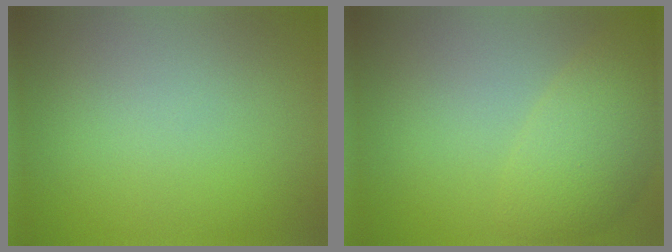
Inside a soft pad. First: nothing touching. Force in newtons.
{"total": 4.6, "press": 4.6, "slide": 0.3}